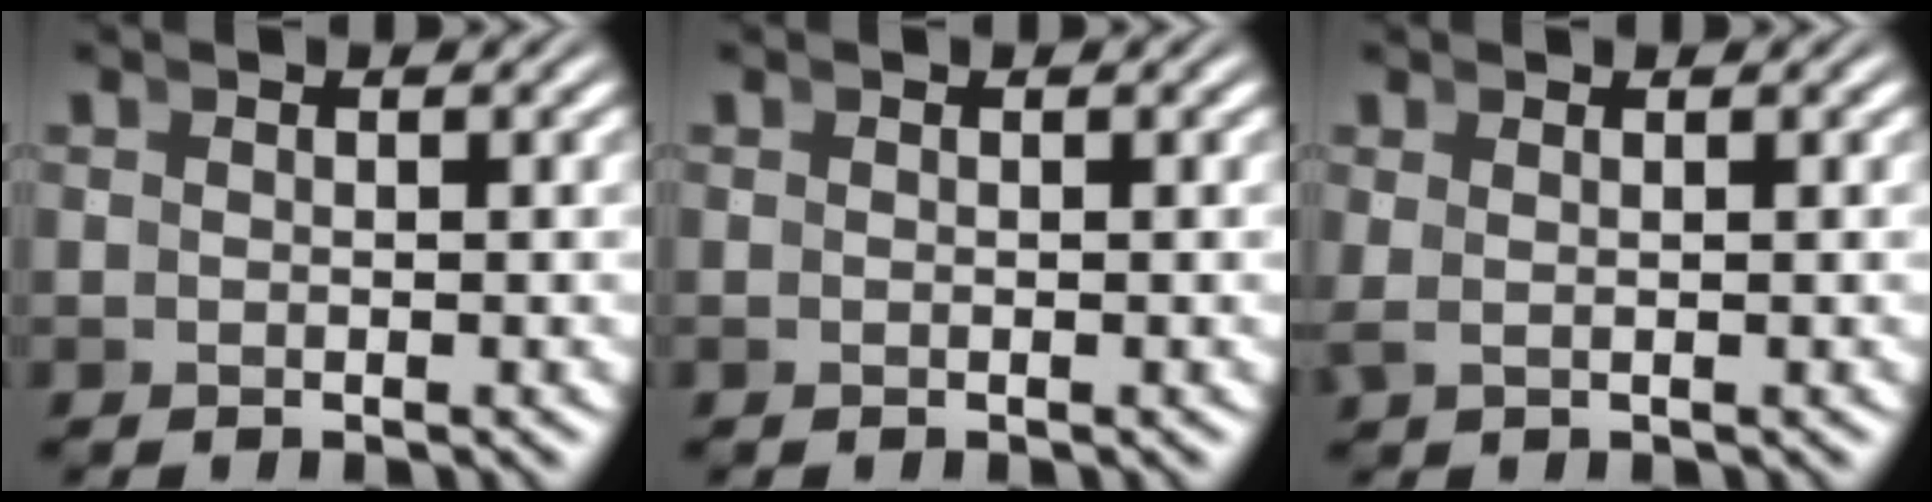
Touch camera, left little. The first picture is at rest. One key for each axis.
{"total": 0.0}
{"total": 0.8, "fx": 0.5, "fy": -0.4, "fz": 0.6, "tx": -0.008, "ty": -0.003, "tz": 0.014}